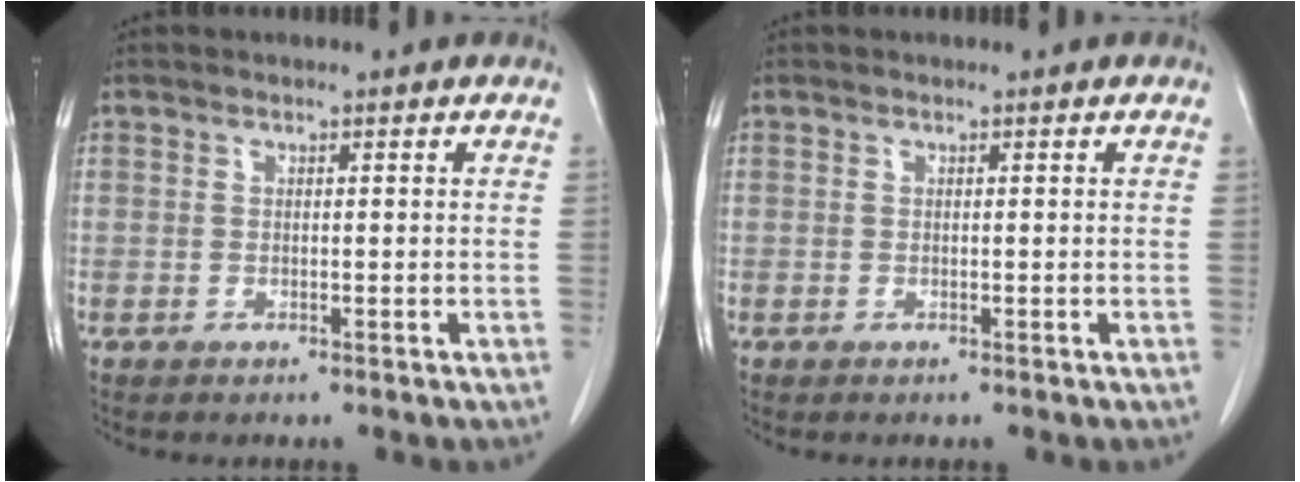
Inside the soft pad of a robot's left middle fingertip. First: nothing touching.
{"total": 0.0}